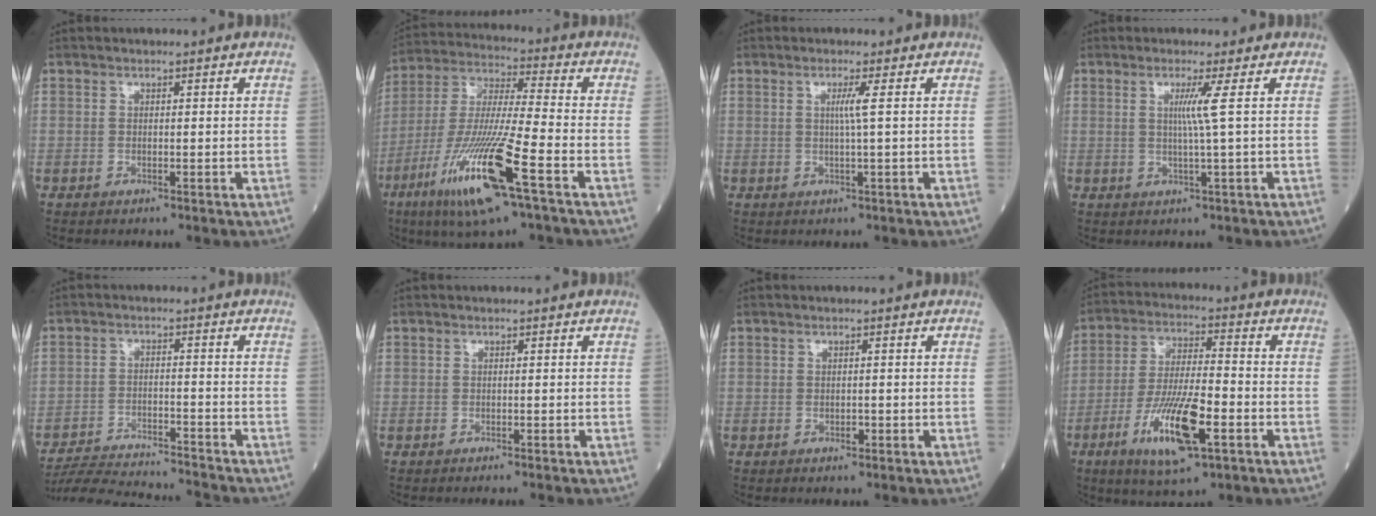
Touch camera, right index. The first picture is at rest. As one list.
[{"total": 17.4, "force": [-8.2, 0.6, 15.3], "torque": [-0.330, -0.034, -0.155]}, {"total": 2.1, "force": [0.4, -0.8, 2.0], "torque": [-0.040, -0.004, 0.008]}, {"total": 3.2, "force": [0.7, -1.4, 2.8], "torque": [-0.053, -0.006, 0.014]}, {"total": 13.3, "force": [-12.9, 0.0, 3.2], "torque": [-0.054, -0.006, -0.199]}, {"total": 1.5, "force": [-1.3, 0.0, 0.7], "torque": [-0.008, 0.002, -0.016]}, {"total": 0.7, "force": [-0.3, 0.4, 0.4], "torque": [-0.008, 0.000, -0.005]}, {"total": 12.6, "force": [-5.2, 2.5, 11.3], "torque": [-0.220, -0.016, -0.091]}]